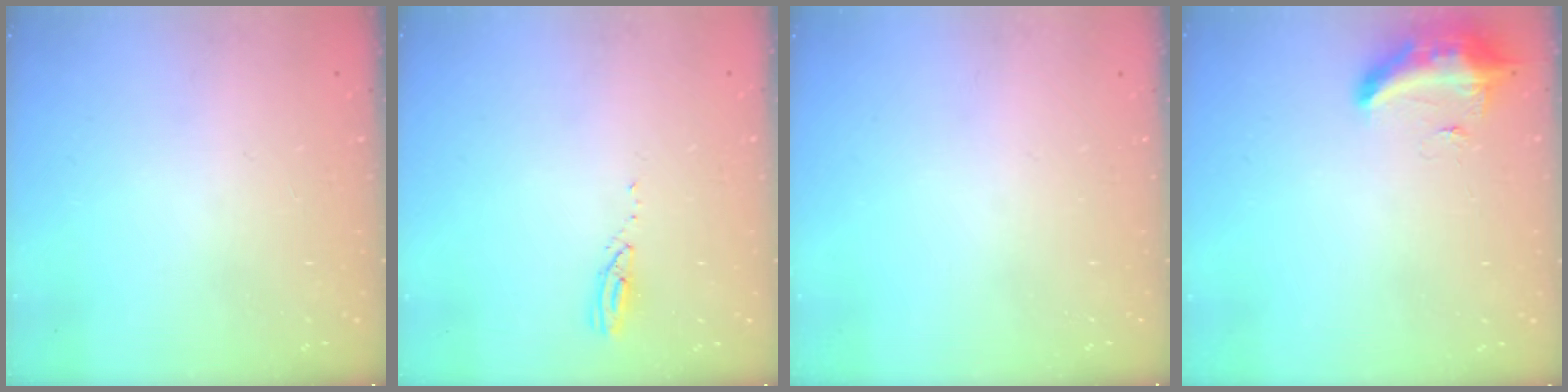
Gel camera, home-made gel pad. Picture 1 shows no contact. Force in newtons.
{"total": 3.1, "press": 3.1, "slide": 0.1}
{"total": 0.0}
{"total": 12.6, "press": 10.6, "slide": 6.9}